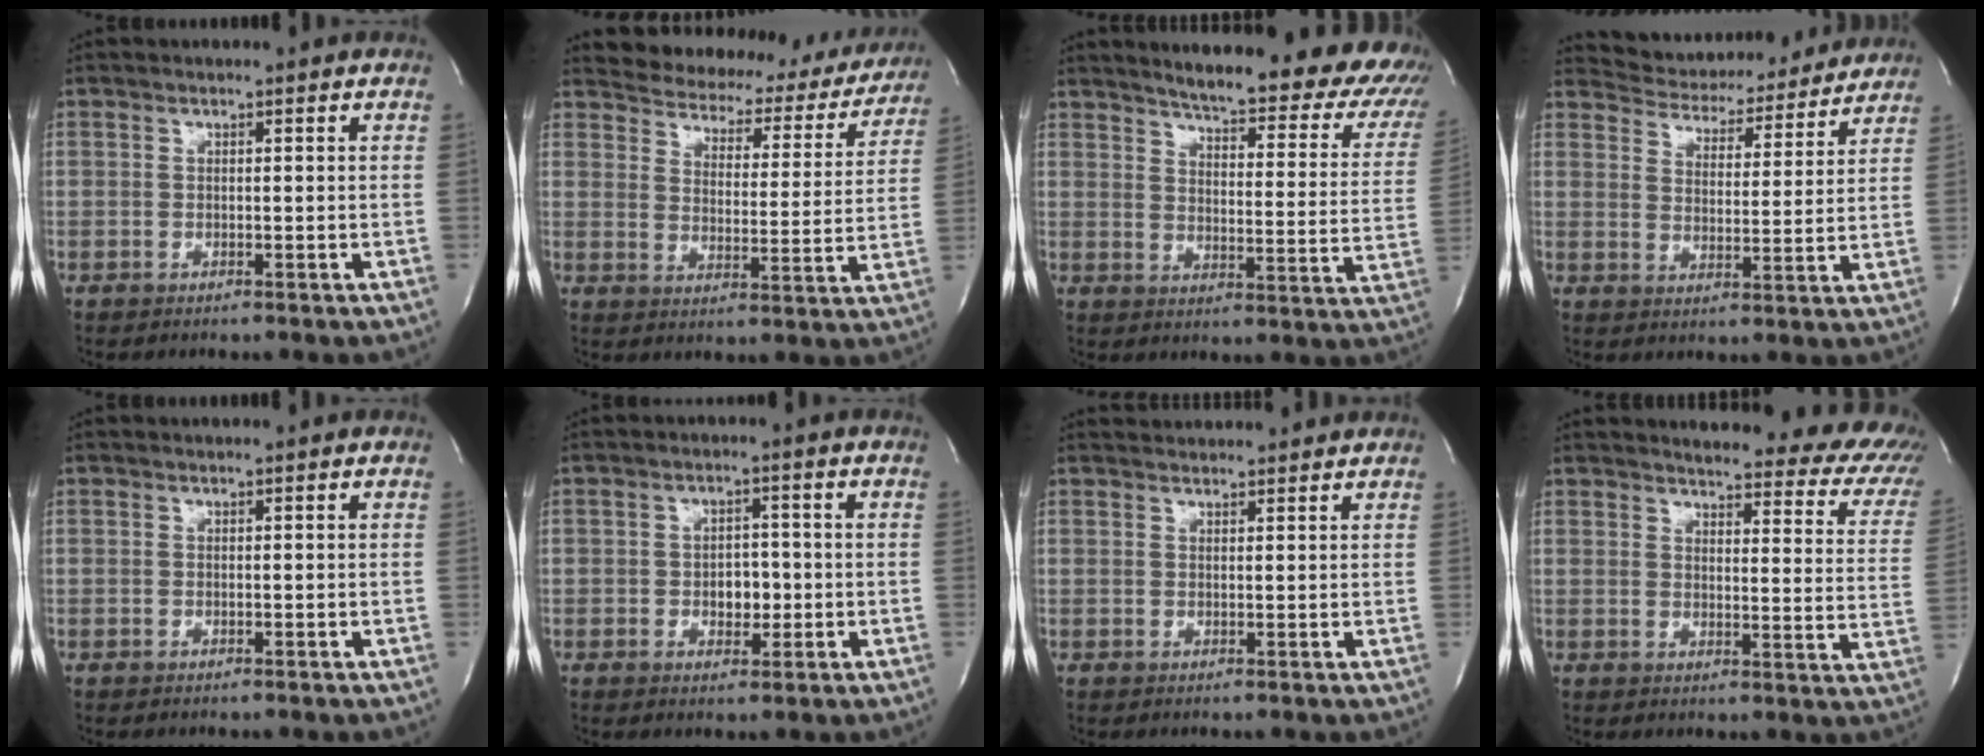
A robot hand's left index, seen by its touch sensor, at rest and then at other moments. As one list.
[{"total": 20.4, "force": [18.8, 6.6, 4.5], "torque": [-0.051, -0.030, 0.221]}, {"total": 26.9, "force": [23.6, 5.6, 11.7], "torque": [-0.156, -0.085, 0.264]}, {"total": 15.5, "force": [14.8, 3.8, 2.9], "torque": [-0.033, 0.001, 0.199]}, {"total": 0.0}, {"total": 3.6, "force": [-0.7, 2.3, 2.7], "torque": [-0.031, 0.002, -0.007]}, {"total": 6.0, "force": [6.0, 0.5, 0.9], "torque": [-0.014, 0.027, 0.074]}, {"total": 20.3, "force": [18.0, 4.4, 8.4], "torque": [-0.087, -0.063, 0.179]}]